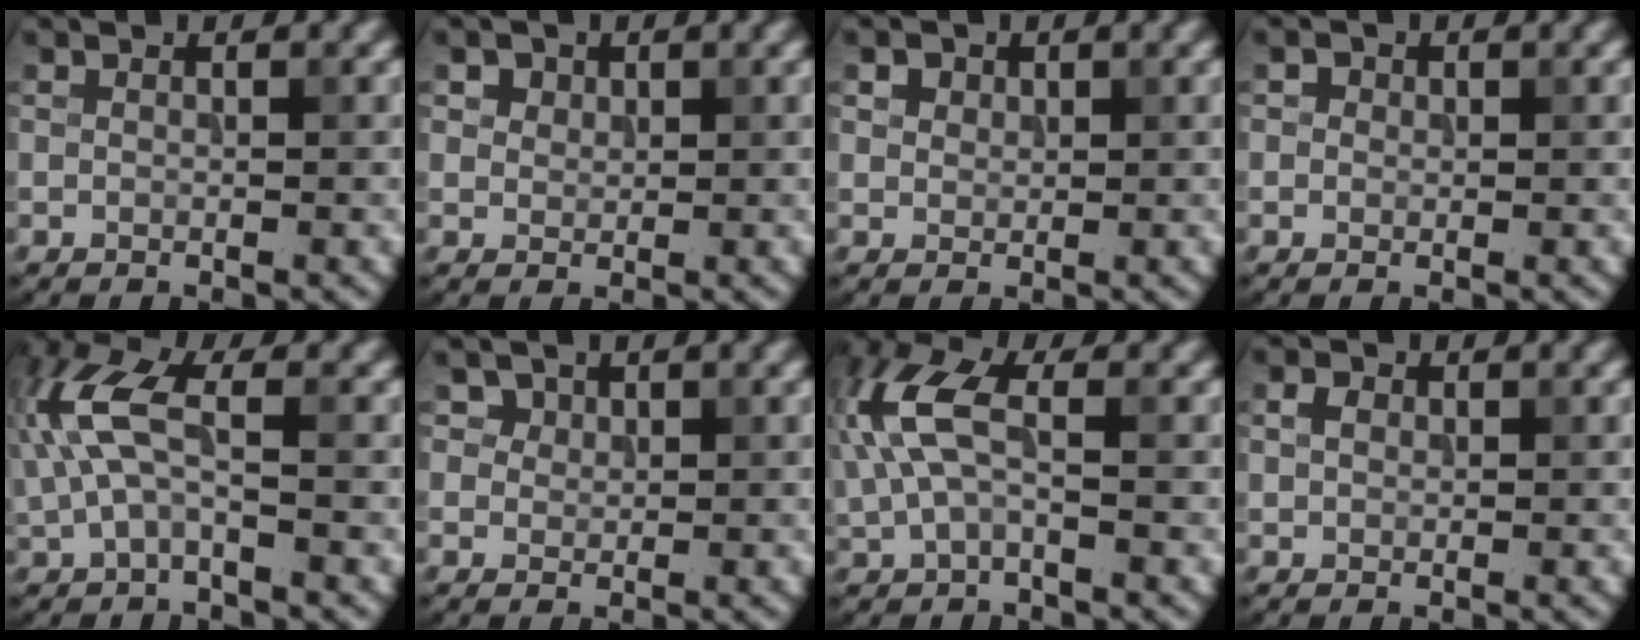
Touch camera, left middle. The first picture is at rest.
{"total": 3.2, "force": [2.1, 2.1, 1.3], "torque": [-0.042, 0.000, 0.039]}
{"total": 3.3, "force": [2.1, 2.2, 1.4], "torque": [-0.043, 0.007, 0.035]}
{"total": 1.2, "force": [0.5, 1.0, 0.4], "torque": [-0.004, 0.001, -0.004]}
{"total": 5.4, "force": [0.5, 2.5, 4.8], "torque": [-0.120, 0.019, 0.003]}
{"total": 2.9, "force": [1.9, 2.0, 0.9], "torque": [-0.030, -0.006, 0.037]}
{"total": 5.8, "force": [0.9, 3.1, 4.8], "torque": [-0.119, 0.018, 0.006]}
{"total": 1.4, "force": [0.4, 1.1, 0.7], "torque": [-0.012, 0.005, 0.004]}